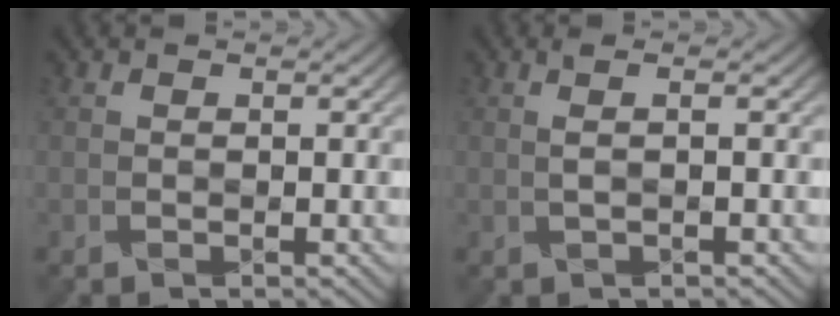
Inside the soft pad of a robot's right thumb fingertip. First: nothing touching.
{"total": 1.2, "force": [0.2, 0.1, 1.2], "torque": [-0.024, 0.004, 0.000]}